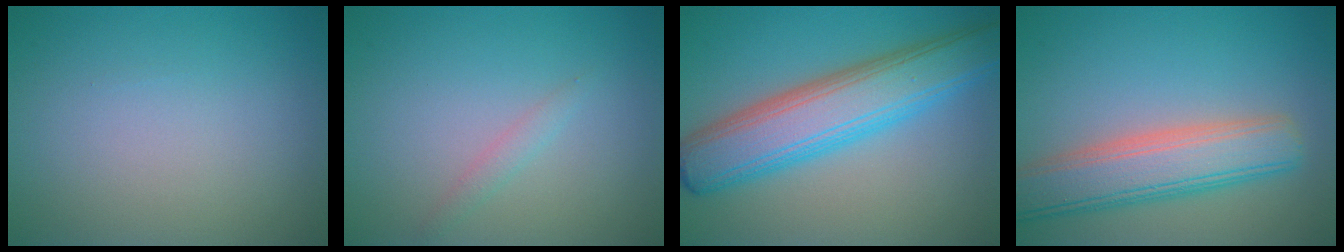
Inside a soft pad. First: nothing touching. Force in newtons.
{"total": 1.0, "press": 0.9, "slide": 0.1}
{"total": 8.4, "press": 8.4, "slide": 0.2}
{"total": 6.7, "press": 6.6, "slide": 0.6}